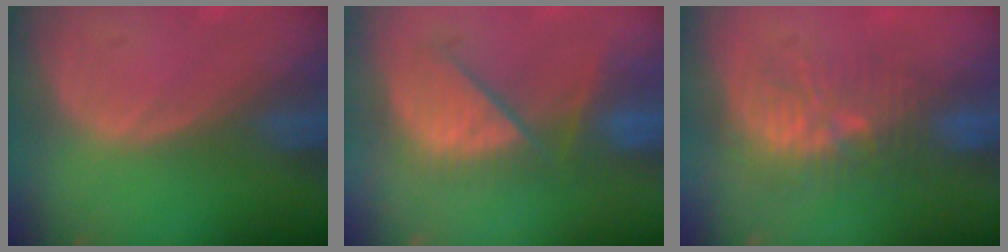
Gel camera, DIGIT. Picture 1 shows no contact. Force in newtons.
{"total": 8.8, "press": 8.7, "slide": 1.4}
{"total": 9.8, "press": 8.9, "slide": 4.0}